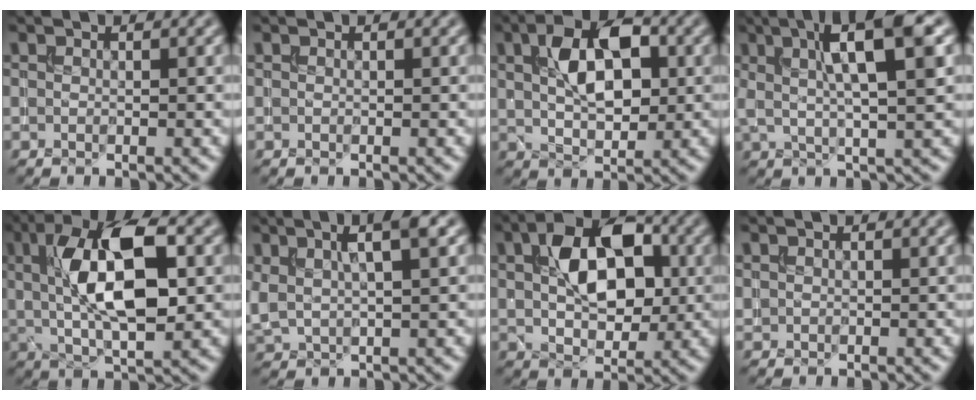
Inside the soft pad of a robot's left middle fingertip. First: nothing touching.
{"total": 0.0}
{"total": 6.6, "force": [1.7, 3.5, 5.3], "torque": [-0.084, 0.010, 0.026]}
{"total": 7.5, "force": [2.3, 1.5, 6.9], "torque": [-0.103, 0.007, 0.039]}
{"total": 9.8, "force": [1.5, 4.0, 8.8], "torque": [-0.147, 0.012, 0.026]}
{"total": 4.7, "force": [2.1, 1.4, 4.0], "torque": [-0.085, 0.006, 0.041]}
{"total": 7.9, "force": [1.7, 4.8, 6.1], "torque": [-0.097, 0.011, 0.027]}
{"total": 0.0}